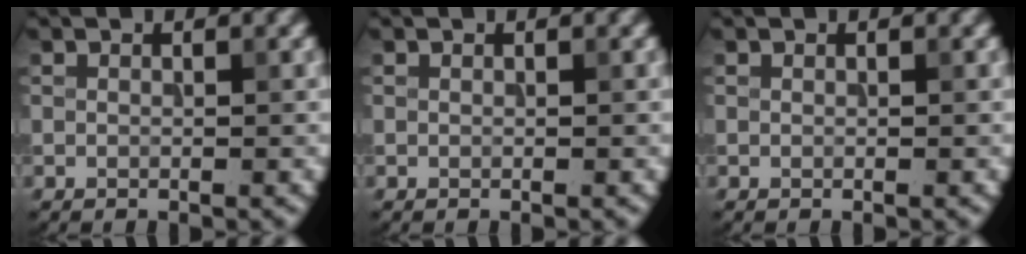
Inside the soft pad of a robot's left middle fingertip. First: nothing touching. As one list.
[{"total": 0.0}, {"total": 0.0}]